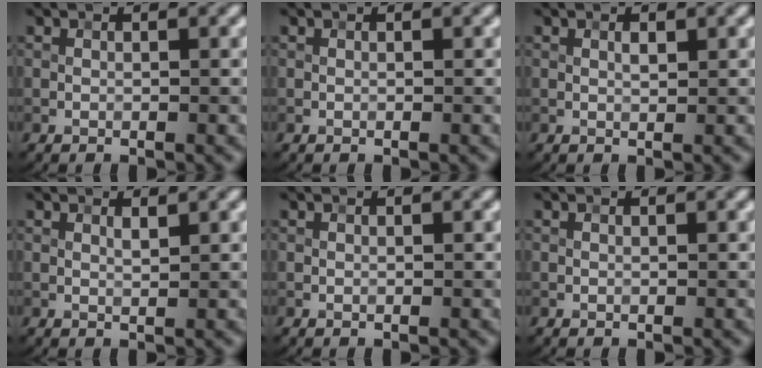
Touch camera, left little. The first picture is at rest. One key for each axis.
{"total": 0.0}
{"total": 0.7, "fx": 0.3, "fy": 0.2, "fz": 0.6, "tx": -0.012, "ty": 0.000, "tz": 0.005}
{"total": 0.7, "fx": 0.5, "fy": 0.1, "fz": 0.5, "tx": -0.010, "ty": -0.003, "tz": 0.009}
{"total": 0.0}
{"total": 0.0}